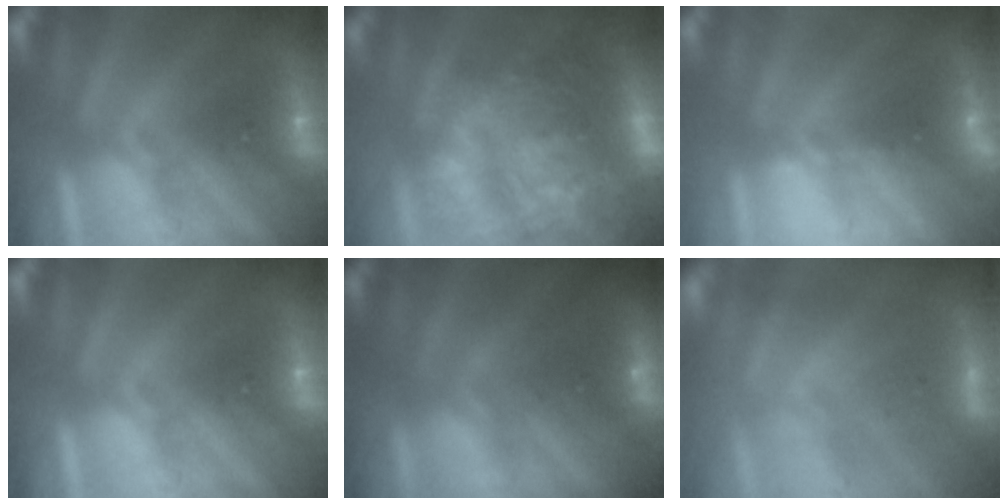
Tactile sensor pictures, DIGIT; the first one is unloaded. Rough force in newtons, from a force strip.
{"total": 11.1}
{"total": 2.4}
{"total": 0.0}
{"total": 7.3}
{"total": 3.8}